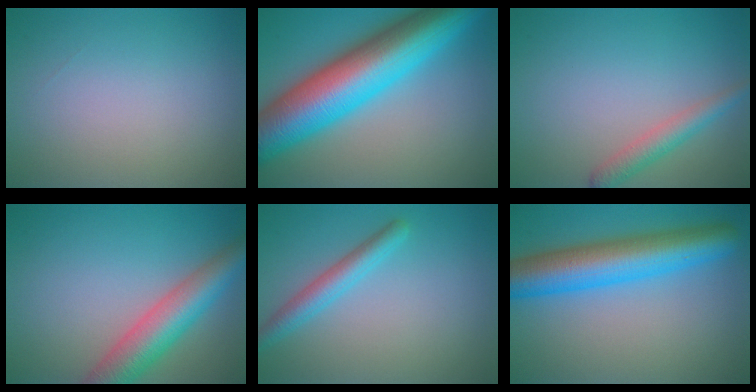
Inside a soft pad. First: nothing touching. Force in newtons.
{"total": 14.3, "press": 14.3, "slide": 0.3}
{"total": 2.4, "press": 2.4, "slide": 0.1}
{"total": 6.6, "press": 6.6, "slide": 0.3}
{"total": 2.8, "press": 2.8, "slide": 0.2}
{"total": 8.6, "press": 8.6, "slide": 0.4}